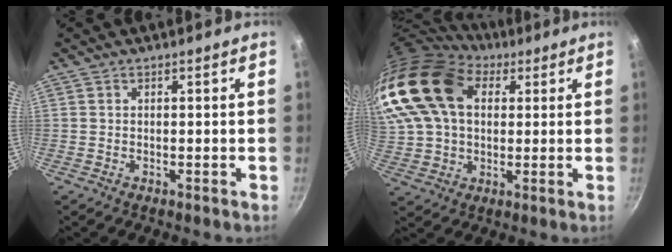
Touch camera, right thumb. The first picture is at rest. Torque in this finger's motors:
{"motor_torque": [0.47, 4.54, 2.44, 0.33, 0.71]}